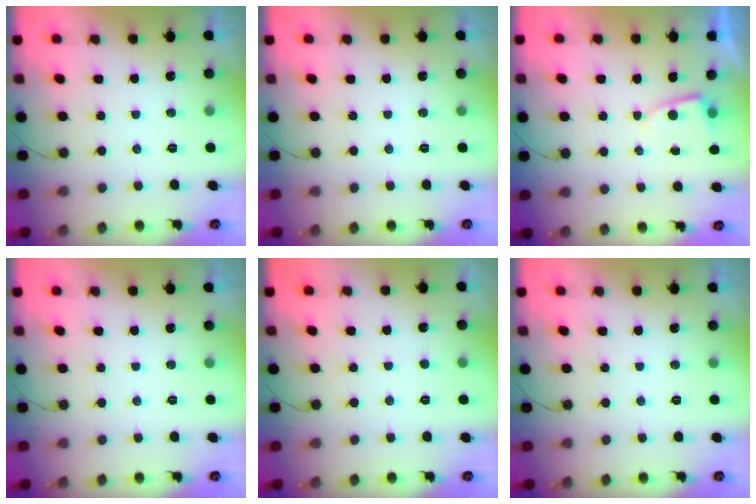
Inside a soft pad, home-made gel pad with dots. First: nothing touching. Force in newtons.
{"total": 0.0}
{"total": 2.0, "press": 2.0, "slide": 0.2}
{"total": 0.0}
{"total": 2.5, "press": 2.5, "slide": 0.3}
{"total": 0.0}